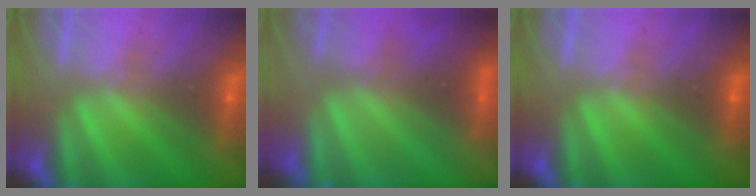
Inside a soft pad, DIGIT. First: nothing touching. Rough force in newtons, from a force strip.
{"total": 5.3}
{"total": 0.0}